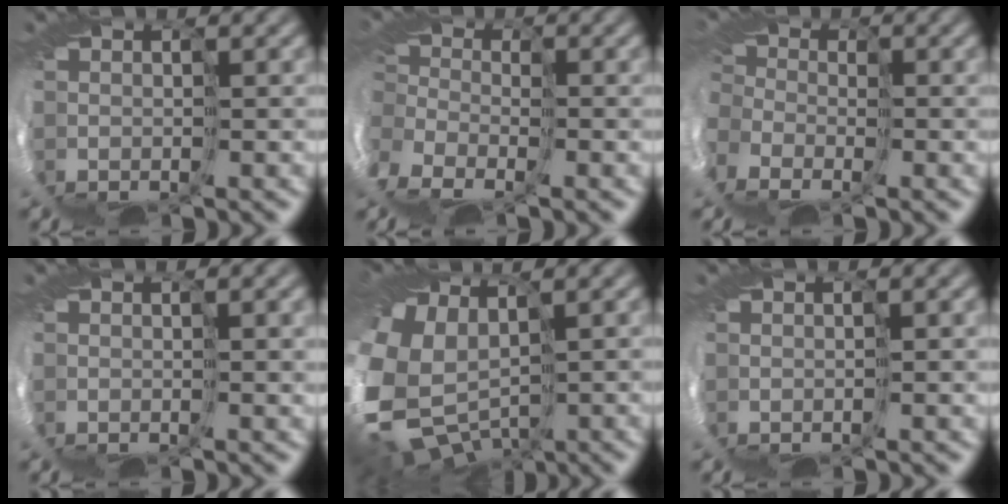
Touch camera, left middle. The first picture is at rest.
{"total": 7.2, "force": [-4.5, 4.8, 2.9], "torque": [-0.083, -0.022, -0.058]}
{"total": 9.8, "force": [-5.6, 6.8, 4.3], "torque": [-0.109, -0.030, -0.083]}
{"total": 1.9, "force": [0.8, 0.3, 1.7], "torque": [-0.027, 0.002, 0.009]}
{"total": 9.8, "force": [-0.1, 6.8, 7.0], "torque": [-0.231, -0.039, 0.032]}
{"total": 0.7, "force": [0.4, -0.3, 0.5], "torque": [-0.012, -0.002, 0.002]}